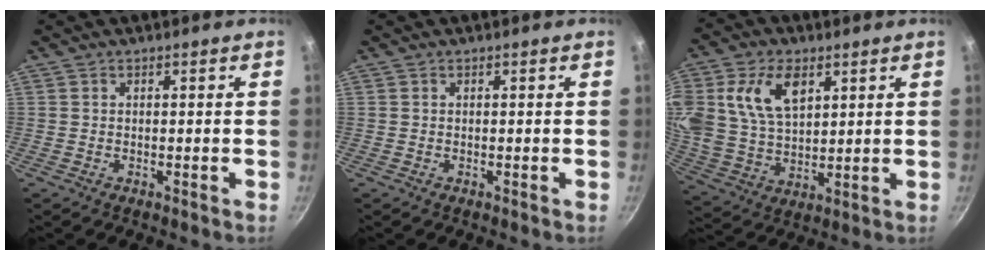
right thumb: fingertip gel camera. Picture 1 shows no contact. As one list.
[{"total": 0.0}, {"total": 14.7, "force": [5.3, 9.4, 10.0], "torque": [-0.177, -0.014, 0.106]}]